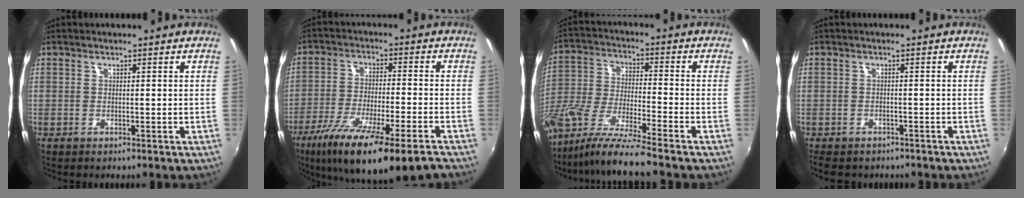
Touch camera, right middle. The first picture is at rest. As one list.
[{"total": 17.5, "force": [-12.3, 1.7, 12.2], "torque": [-0.229, -0.057, -0.206]}, {"total": 14.1, "force": [-11.7, -0.7, 7.9], "torque": [-0.163, -0.030, -0.224]}, {"total": 6.6, "force": [-5.4, 2.6, 2.8], "torque": [-0.069, -0.033, -0.075]}]